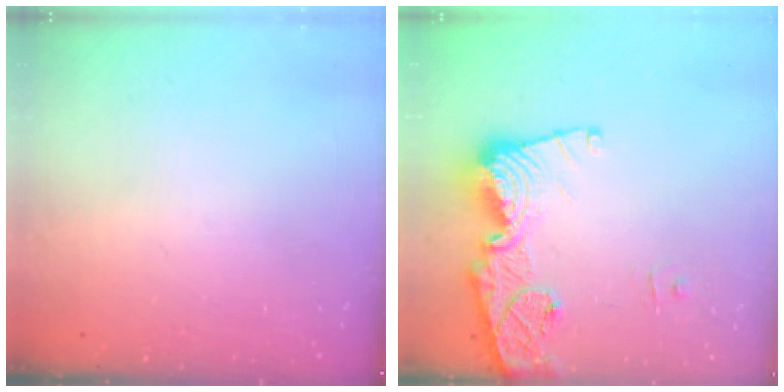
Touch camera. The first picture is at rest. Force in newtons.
{"total": 17.9, "press": 17.8, "slide": 1.7}